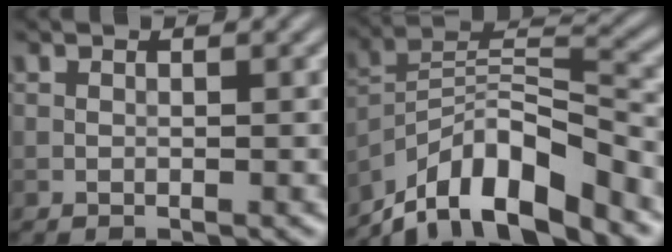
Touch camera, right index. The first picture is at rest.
{"total": 11.0, "force": [-8.4, 3.3, 6.3], "torque": [-0.098, 0.009, -0.160]}